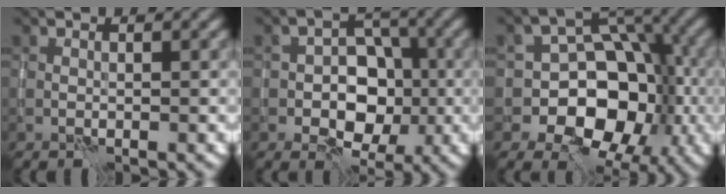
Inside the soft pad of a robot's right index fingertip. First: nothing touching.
{"total": 5.9, "force": [-1.4, 4.3, 3.8], "torque": [-0.030, 0.003, -0.033]}
{"total": 9.9, "force": [-2.7, 7.3, 6.0], "torque": [-0.051, 0.009, -0.055]}